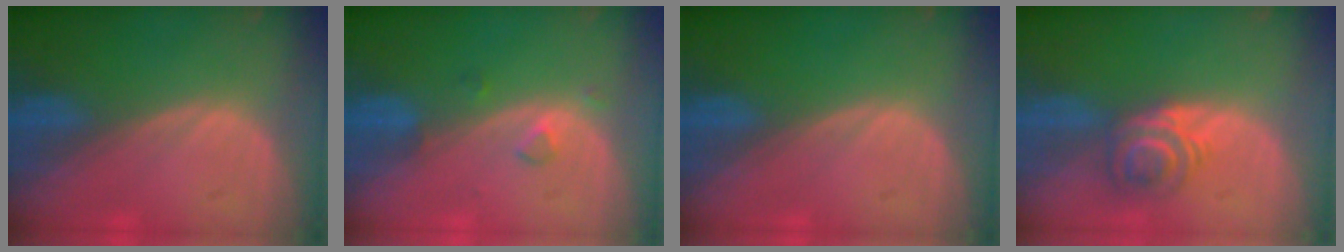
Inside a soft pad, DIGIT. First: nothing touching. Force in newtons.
{"total": 1.8, "press": 1.8, "slide": 0.1}
{"total": 0.0}
{"total": 6.1, "press": 5.2, "slide": 3.3}